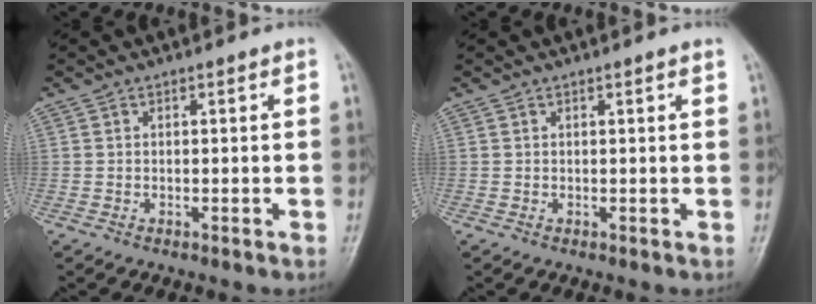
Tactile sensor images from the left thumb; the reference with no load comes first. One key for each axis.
{"total": 0.9, "fx": 0.5, "fy": -0.1, "fz": 0.7, "tx": -0.010, "ty": 0.000, "tz": 0.007}